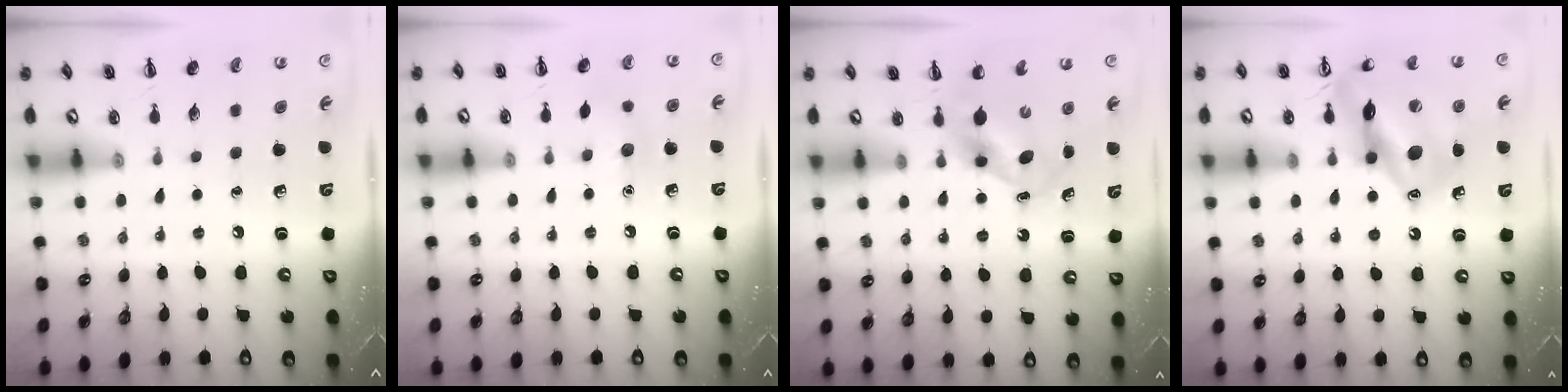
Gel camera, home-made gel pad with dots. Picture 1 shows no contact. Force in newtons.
{"total": 5.9, "press": 5.7, "slide": 1.4}
{"total": 5.7, "press": 5.7, "slide": 0.8}
{"total": 16.0, "press": 15.9, "slide": 2.1}